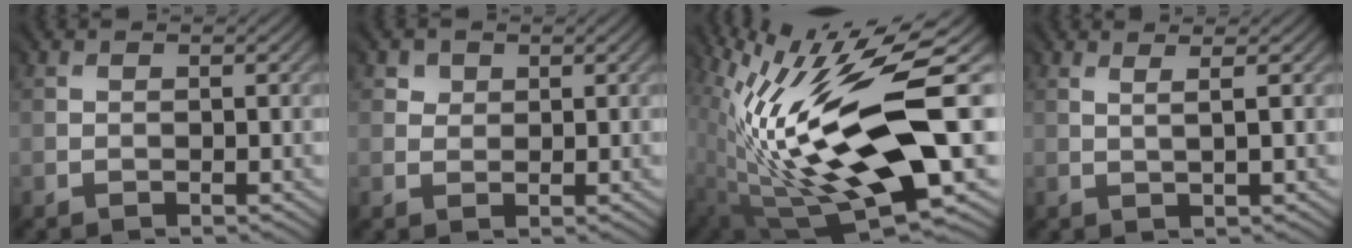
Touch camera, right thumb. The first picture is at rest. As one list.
[{"total": 1.5, "force": [0.9, 1.1, -0.4], "torque": [0.010, -0.003, 0.017]}, {"total": 18.4, "force": [0.9, 6.2, 17.3], "torque": [-0.336, 0.007, 0.022]}, {"total": 1.2, "force": [0.6, -0.2, 1.0], "torque": [-0.003, 0.002, 0.003]}]